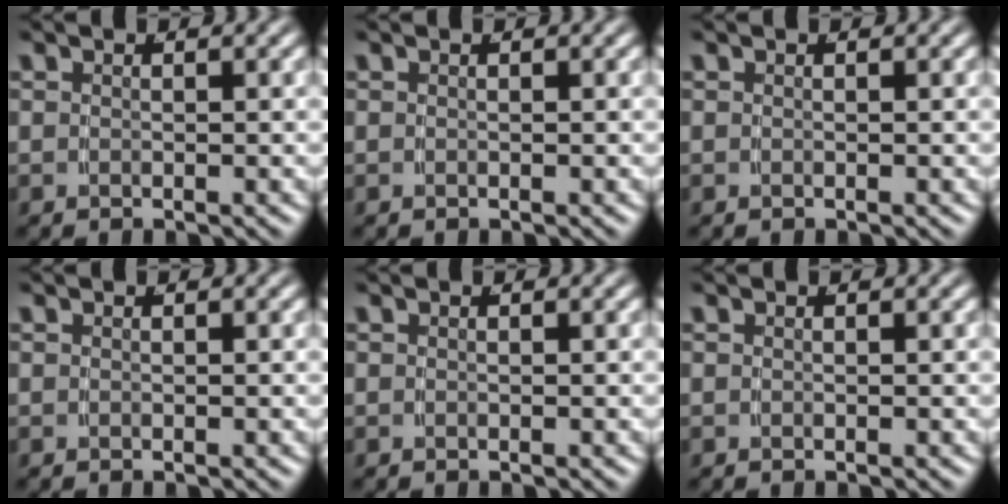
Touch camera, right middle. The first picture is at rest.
{"total": 0.0}
{"total": 0.0}
{"total": 0.0}
{"total": 0.0}
{"total": 0.0}